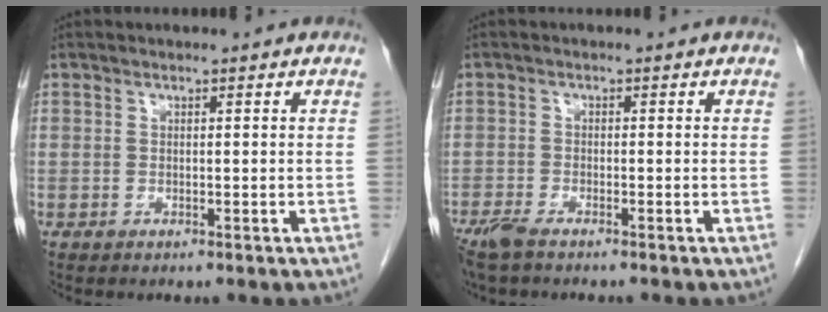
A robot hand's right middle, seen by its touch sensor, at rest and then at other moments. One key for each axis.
{"total": 3.8, "fx": -3.0, "fy": 0.7, "fz": 2.2, "tx": -0.047, "ty": -0.010, "tz": -0.054}